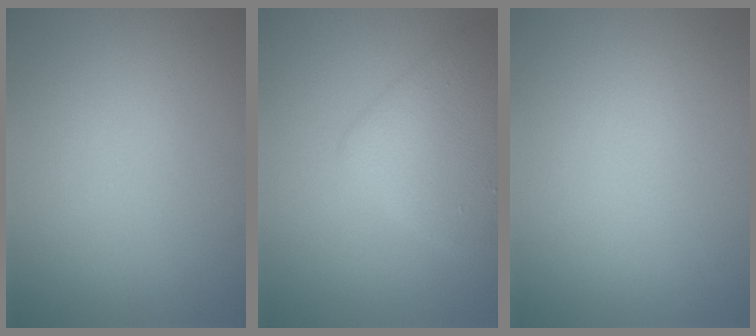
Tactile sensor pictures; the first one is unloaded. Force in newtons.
{"total": 4.4, "press": 4.4, "slide": 0.0}
{"total": 0.0}